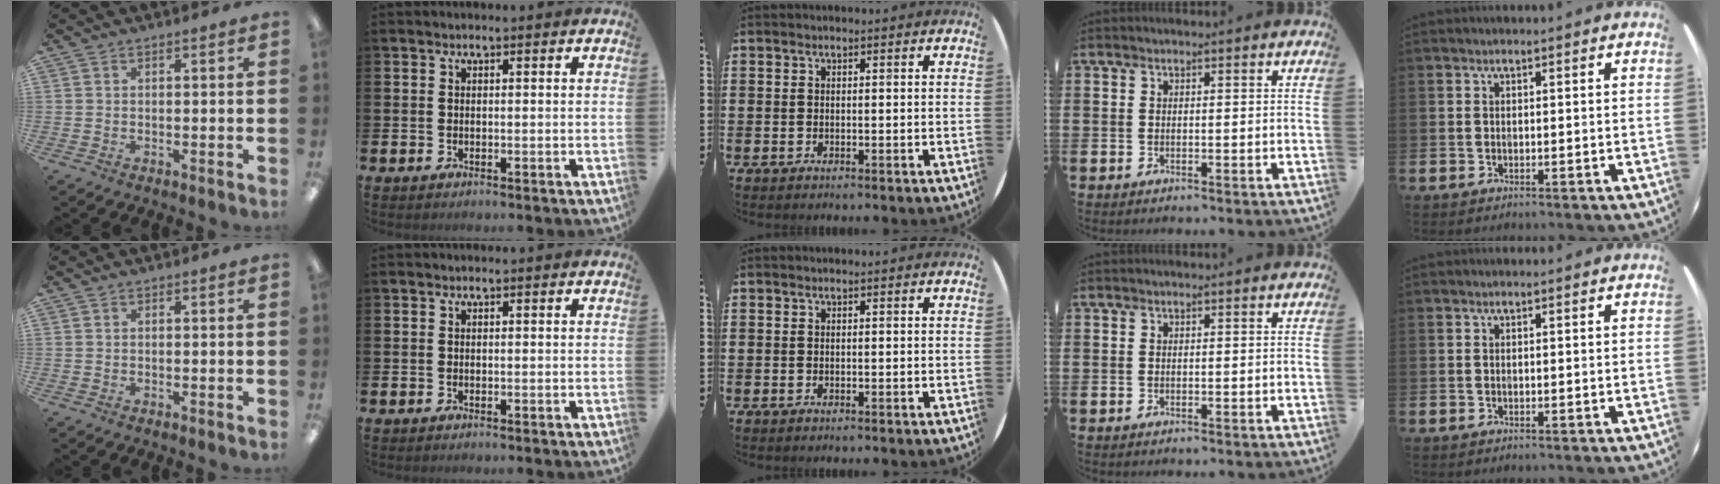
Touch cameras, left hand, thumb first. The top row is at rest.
{}